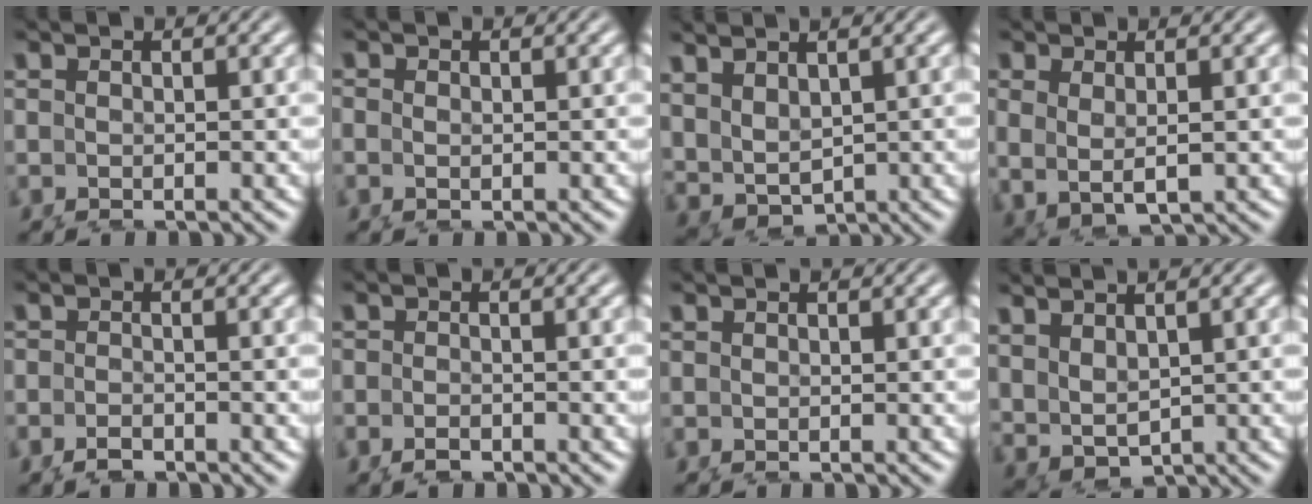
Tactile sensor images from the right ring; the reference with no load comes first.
{"total": 0.6, "force": [0.2, 0.4, 0.3], "torque": [-0.012, -0.003, 0.003]}
{"total": 2.2, "force": [2.1, 0.5, 0.4], "torque": [-0.008, -0.005, 0.057]}
{"total": 2.9, "force": [0.9, 1.6, 2.2], "torque": [-0.050, -0.013, 0.032]}
{"total": 0.8, "force": [-0.8, -0.1, 0.0], "torque": [0.002, 0.001, -0.013]}
{"total": 0.7, "force": [-0.7, 0.1, 0.2], "torque": [-0.003, 0.001, -0.012]}
{"total": 0.0}
{"total": 2.1, "force": [2.1, 0.0, 0.2], "torque": [-0.002, -0.001, 0.055]}